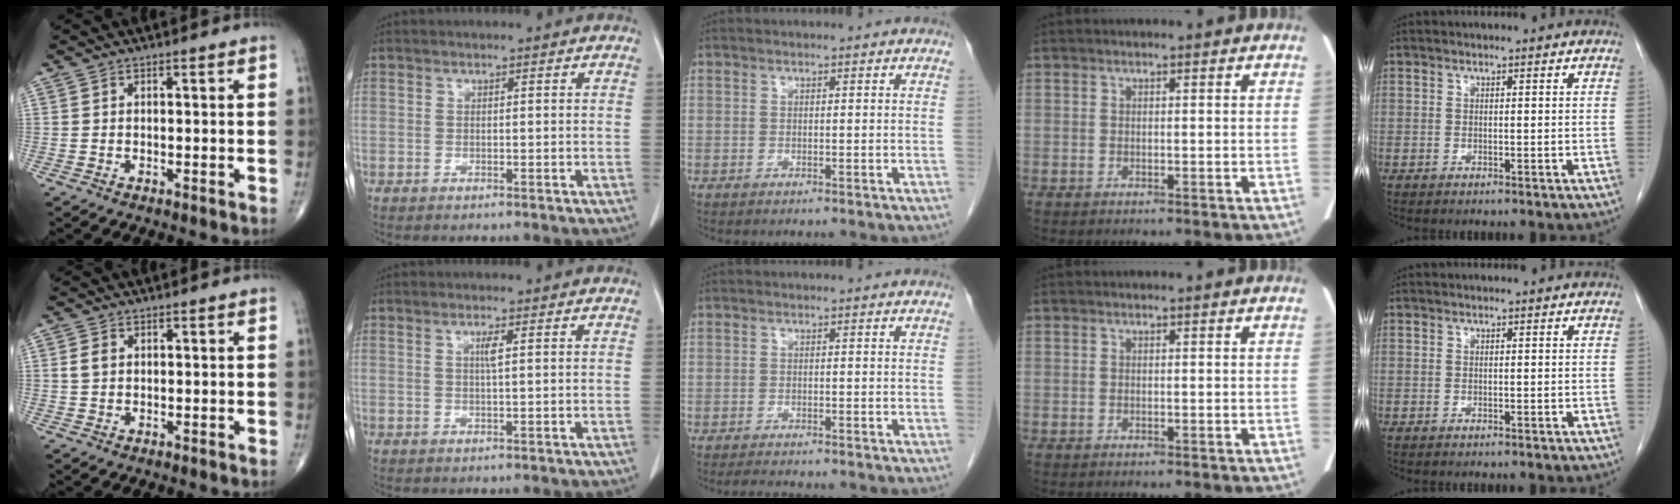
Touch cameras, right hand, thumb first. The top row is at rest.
{"thumb": {"total": 2.0, "force": [0.5, 1.5, 1.3], "torque": [-0.023, 0.002, 0.012]}, "index": {"total": 1.6, "force": [0.4, -0.1, 1.5], "torque": [-0.029, 0.001, 0.007]}, "middle": {"total": 1.9, "force": [-1.8, 0.1, 0.8], "torque": [-0.019, -0.008, -0.026]}}